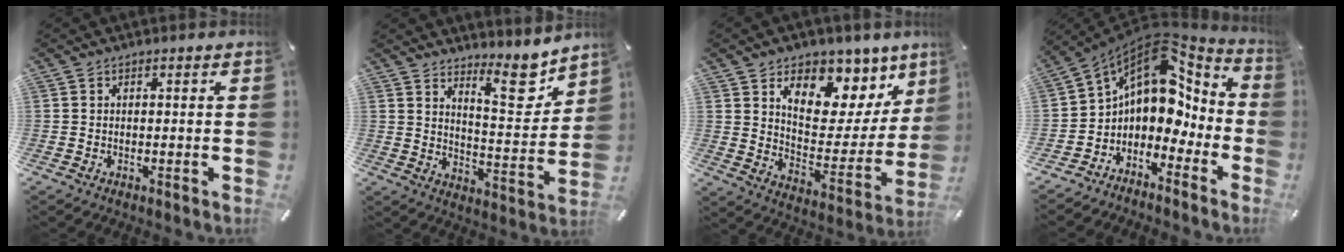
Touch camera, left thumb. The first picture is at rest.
{"total": 12.3, "force": [9.6, 4.5, 6.3], "torque": [-0.057, -0.086, 0.161]}
{"total": 13.4, "force": [8.7, 8.1, 6.1], "torque": [-0.077, -0.076, 0.148]}
{"total": 11.3, "force": [4.0, 8.3, 6.4], "torque": [-0.099, -0.048, 0.069]}